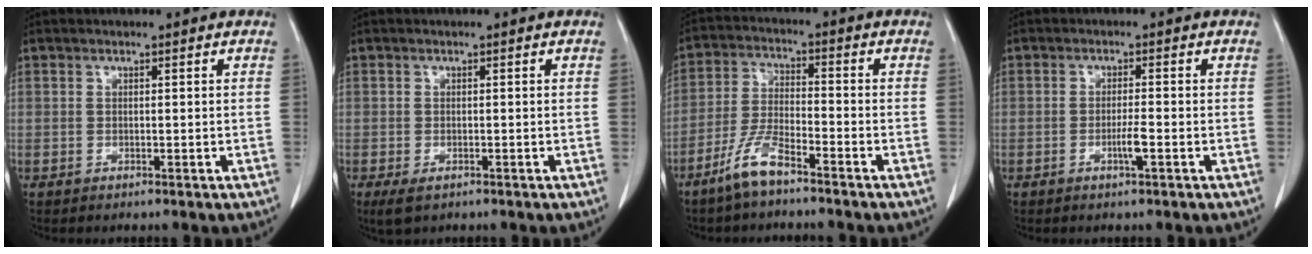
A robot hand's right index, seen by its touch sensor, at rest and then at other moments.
{"total": 2.6, "force": [-1.5, 1.2, 1.8], "torque": [-0.036, -0.007, -0.017]}
{"total": 6.8, "force": [-5.0, 1.0, 4.5], "torque": [-0.102, -0.008, -0.103]}
{"total": 2.5, "force": [-1.0, -0.1, 2.3], "torque": [-0.046, -0.003, -0.018]}